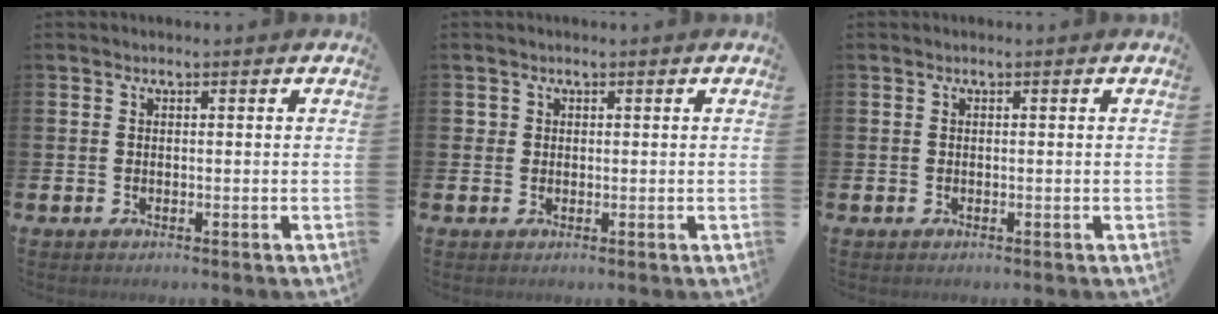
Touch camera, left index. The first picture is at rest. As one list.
[{"total": 1.0, "force": [0.6, 0.8, 0.0], "torque": [0.014, 0.000, 0.007]}, {"total": 0.0}]